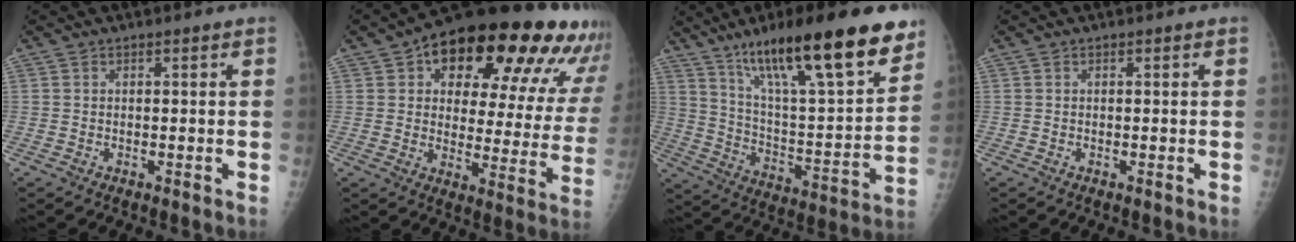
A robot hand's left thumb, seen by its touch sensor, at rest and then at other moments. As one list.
[{"total": 28.0, "force": [14.8, 11.6, 20.7], "torque": [-0.252, -0.012, 0.201]}, {"total": 26.8, "force": [17.2, 5.9, 19.7], "torque": [-0.290, -0.053, 0.282]}, {"total": 0.0}]